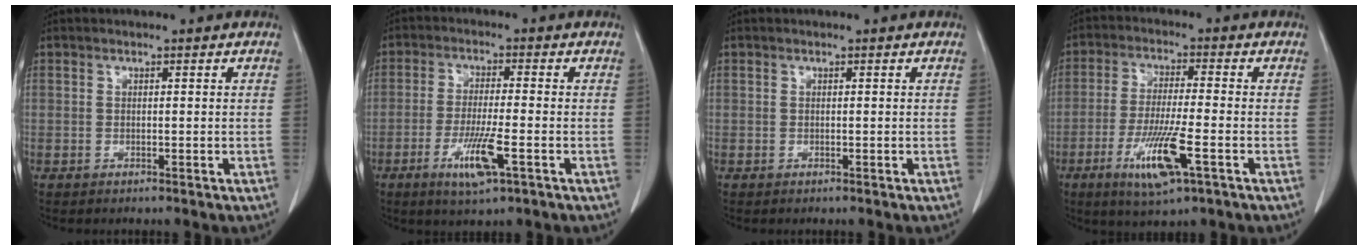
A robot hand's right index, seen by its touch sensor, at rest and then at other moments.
{"total": 7.3, "force": [-3.1, 0.6, 6.5], "torque": [-0.126, -0.016, -0.053]}
{"total": 0.0}
{"total": 9.8, "force": [-4.2, 0.9, 8.9], "torque": [-0.171, -0.021, -0.072]}